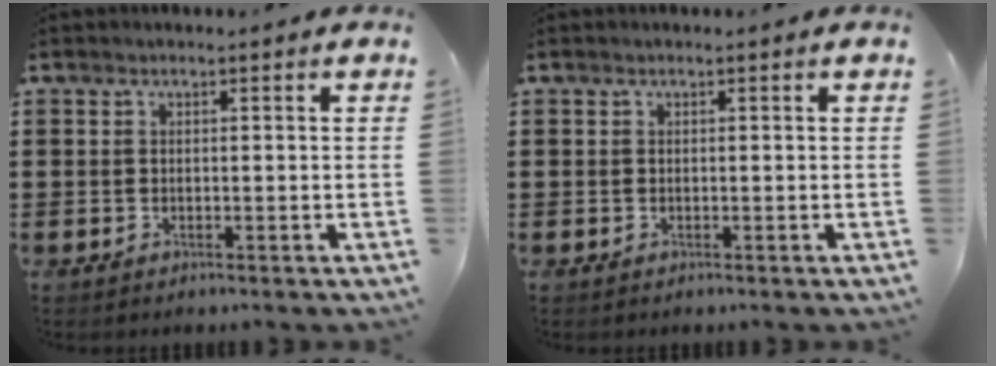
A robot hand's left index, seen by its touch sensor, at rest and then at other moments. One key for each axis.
{"total": 0.0}